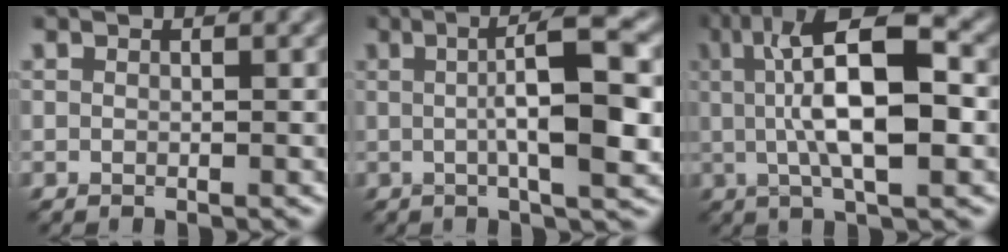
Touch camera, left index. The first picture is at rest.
{"total": 8.9, "force": [0.5, 2.0, 8.7], "torque": [-0.116, 0.007, 0.004]}
{"total": 10.4, "force": [1.1, 3.3, 9.8], "torque": [-0.154, 0.020, 0.012]}